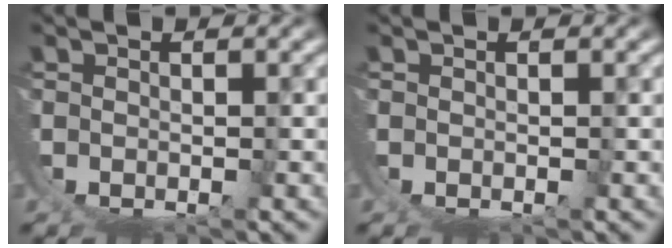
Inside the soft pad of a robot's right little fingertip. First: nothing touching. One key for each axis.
{"total": 0.0}